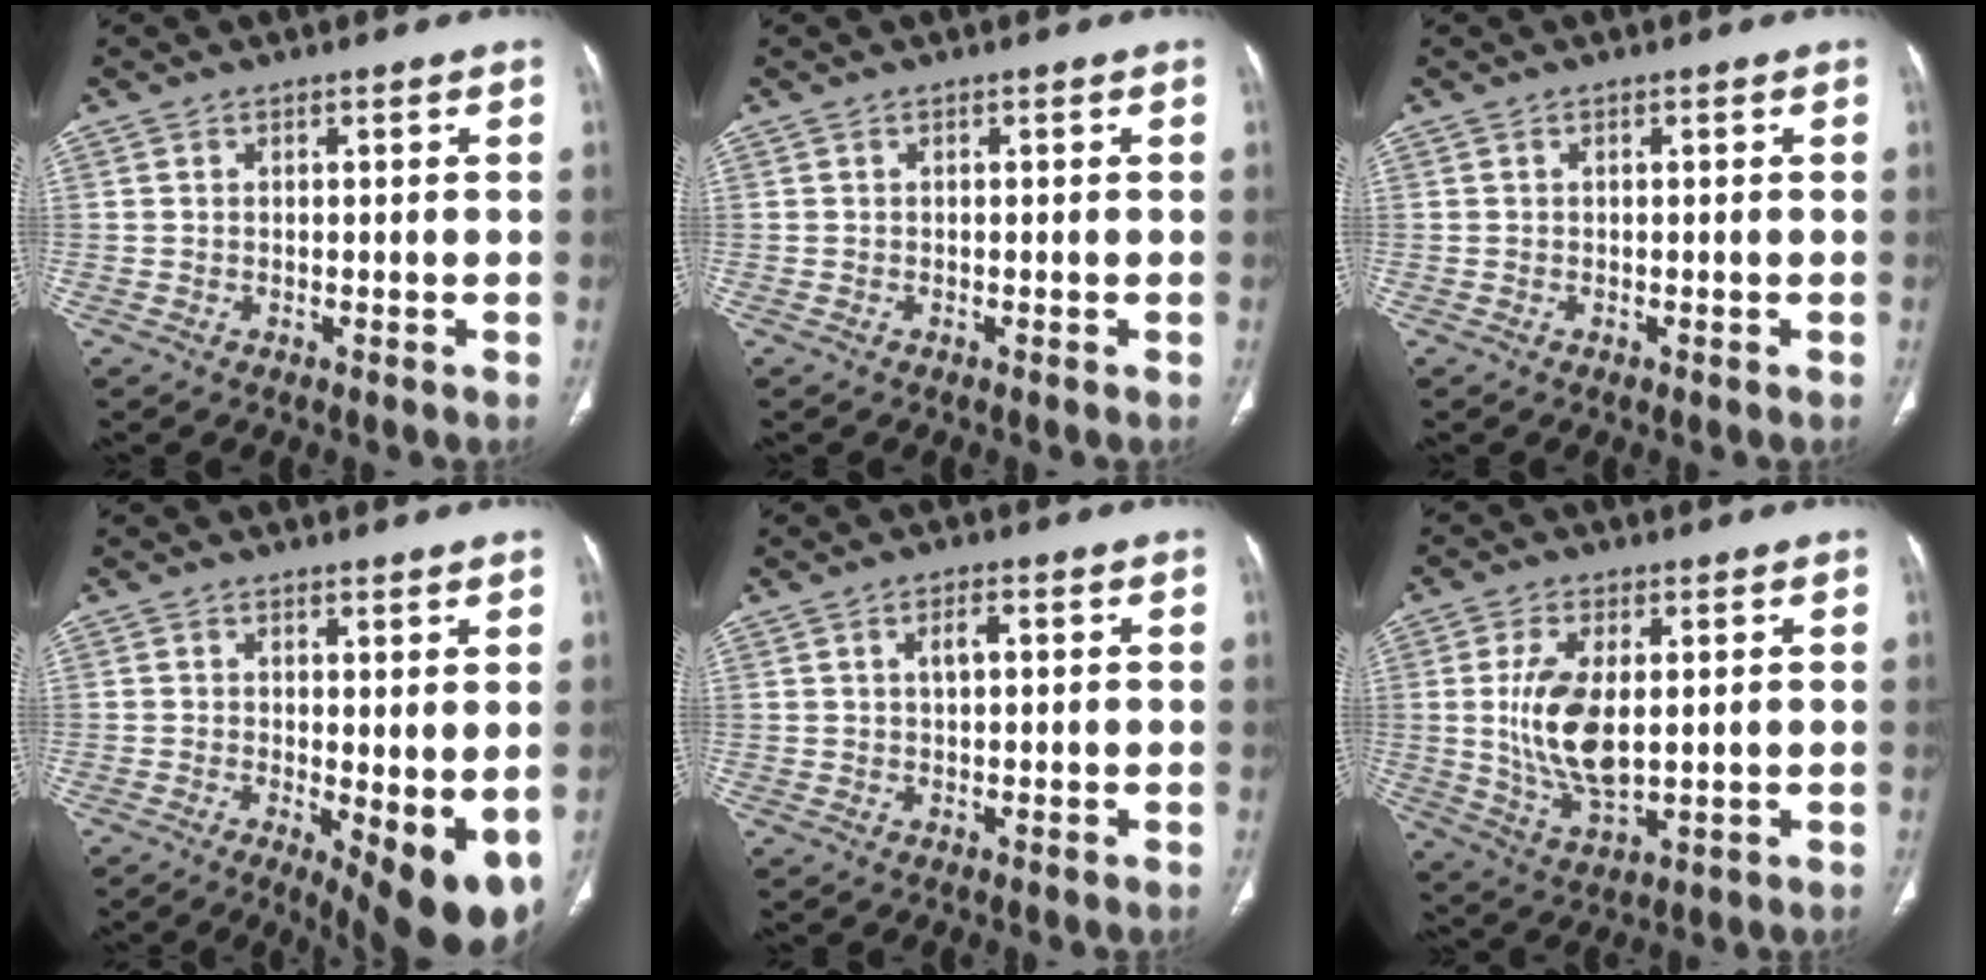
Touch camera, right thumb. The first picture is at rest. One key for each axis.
{"total": 0.0}
{"total": 0.0}
{"total": 10.6, "fx": -1.6, "fy": 3.6, "fz": 9.8, "tx": -0.129, "ty": -0.025, "tz": -0.011}
{"total": 2.7, "fx": 0.7, "fy": 1.2, "fz": 2.3, "tx": -0.041, "ty": 0.003, "tz": 0.014}
{"total": 11.8, "fx": 1.1, "fy": 5.8, "fz": 10.2, "tx": -0.203, "ty": -0.018, "tz": 0.031}